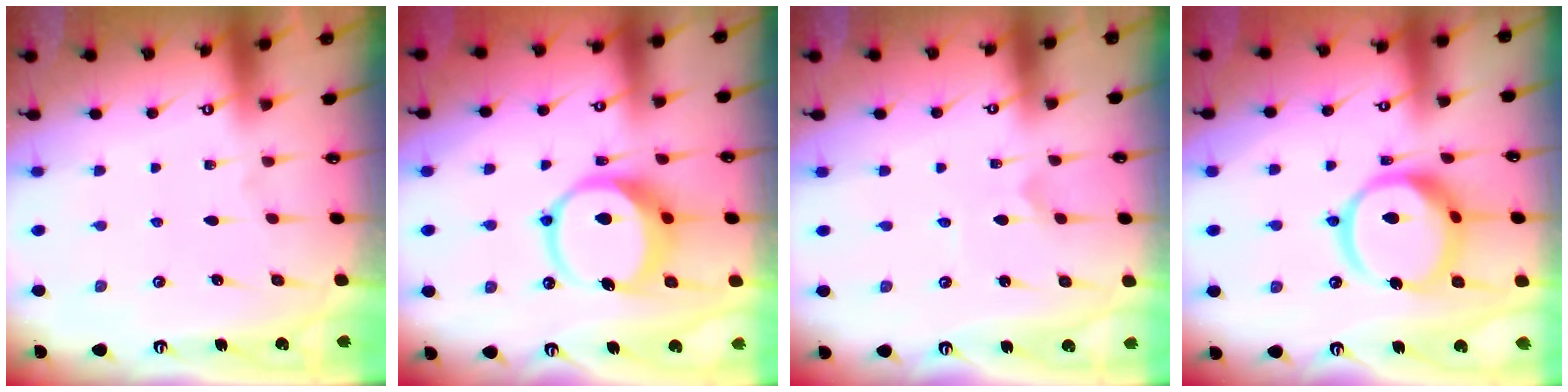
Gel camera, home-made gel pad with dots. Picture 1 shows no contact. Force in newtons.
{"total": 12.3, "press": 12.2, "slide": 2.0}
{"total": 0.0}
{"total": 16.1, "press": 16.0, "slide": 1.8}